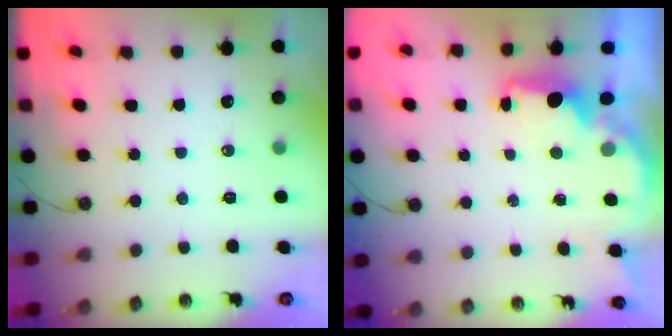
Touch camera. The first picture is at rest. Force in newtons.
{"total": 2.6, "press": 2.5, "slide": 0.6}